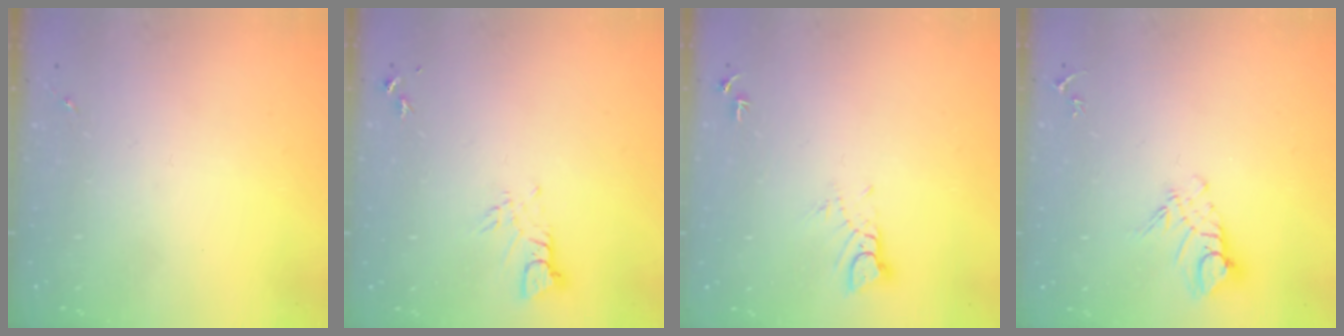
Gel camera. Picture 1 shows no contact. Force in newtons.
{"total": 3.7, "press": 3.7, "slide": 0.4}
{"total": 4.3, "press": 4.3, "slide": 0.4}
{"total": 9.1, "press": 9.1, "slide": 0.9}